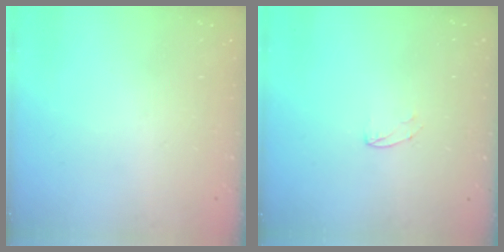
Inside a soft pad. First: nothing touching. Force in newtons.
{"total": 3.8, "press": 3.8, "slide": 0.4}